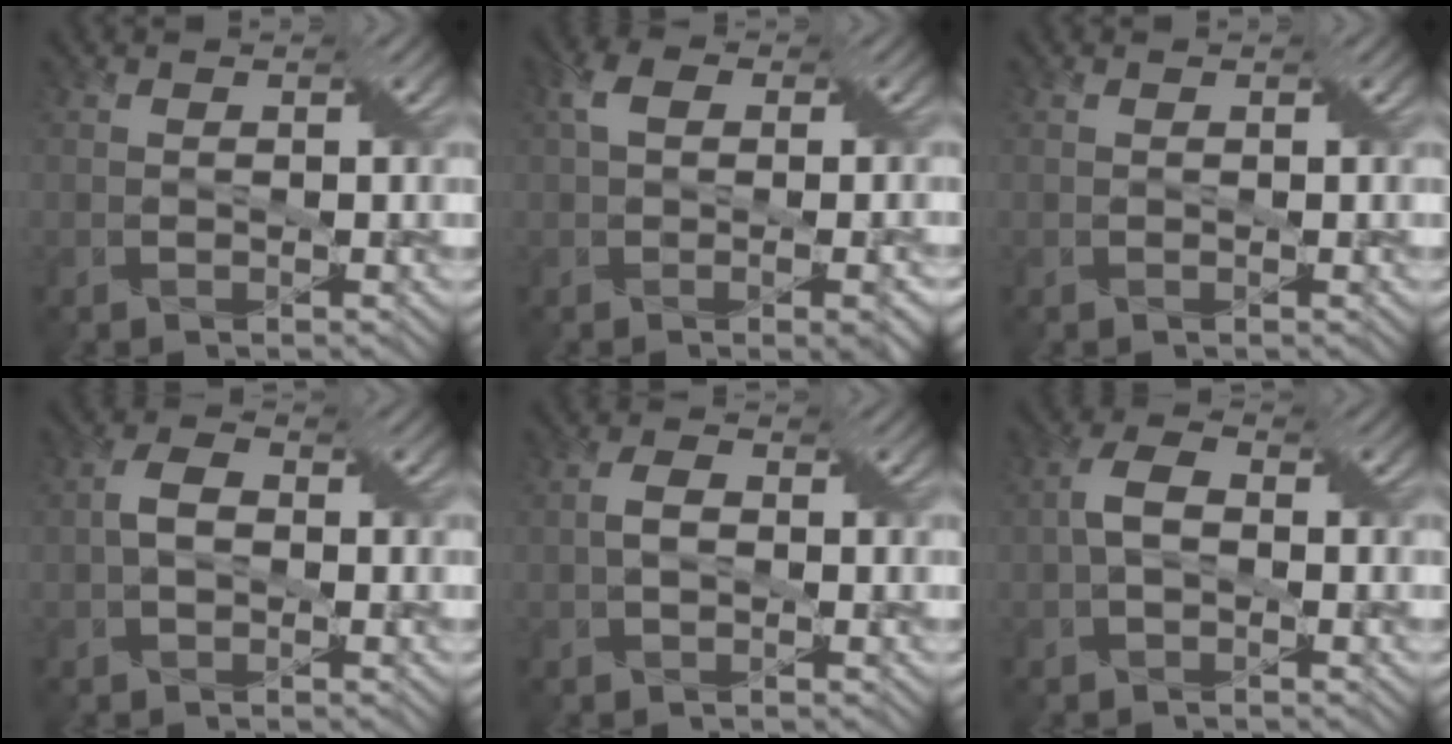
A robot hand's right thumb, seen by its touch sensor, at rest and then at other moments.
{"total": 5.4, "force": [-0.1, 2.8, 4.6], "torque": [-0.085, 0.001, 0.002]}
{"total": 0.0}
{"total": 2.8, "force": [-0.3, 1.8, 2.1], "torque": [-0.046, 0.007, -0.009]}
{"total": 2.0, "force": [-0.2, 1.2, 1.5], "torque": [-0.032, 0.005, -0.005]}
{"total": 3.2, "force": [-0.4, 1.9, 2.6], "torque": [-0.059, 0.010, -0.012]}